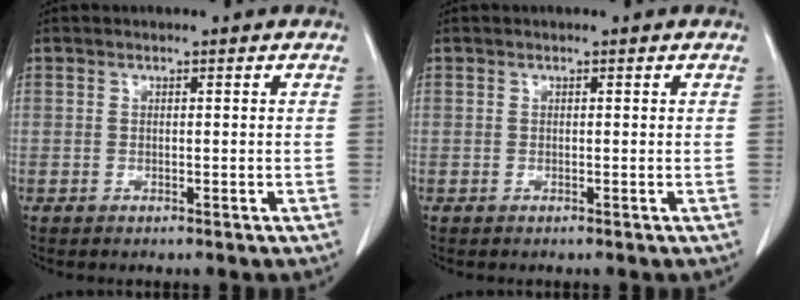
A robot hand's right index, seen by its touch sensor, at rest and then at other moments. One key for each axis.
{"total": 0.0}